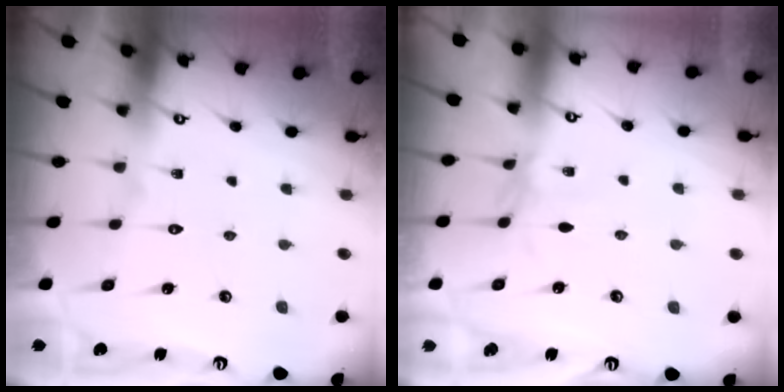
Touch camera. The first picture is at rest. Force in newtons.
{"total": 2.8, "press": 2.7, "slide": 0.4}